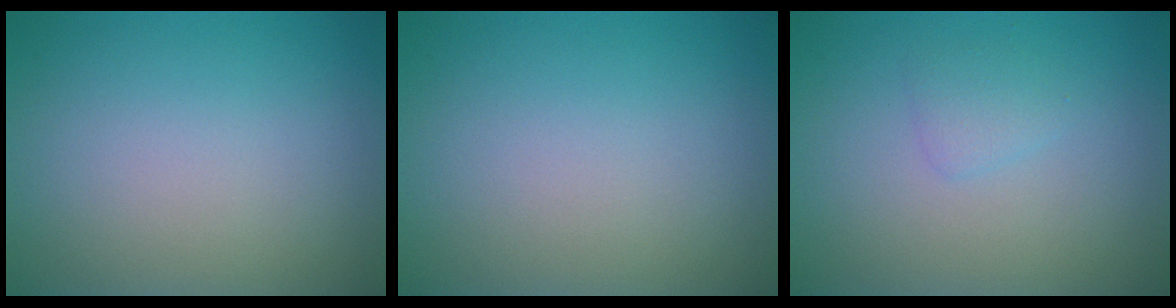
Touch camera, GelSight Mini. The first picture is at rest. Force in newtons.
{"total": 0.0}
{"total": 1.1, "press": 1.1, "slide": 0.0}